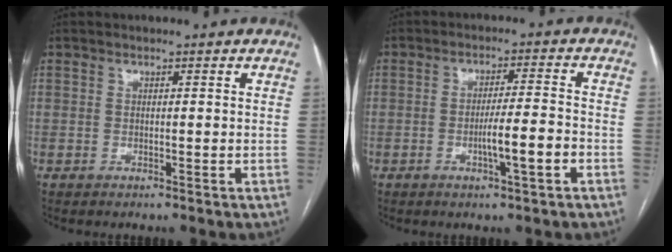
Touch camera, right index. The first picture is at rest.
{"total": 4.2, "force": [-1.4, 0.2, 3.9], "torque": [-0.061, -0.001, -0.022]}